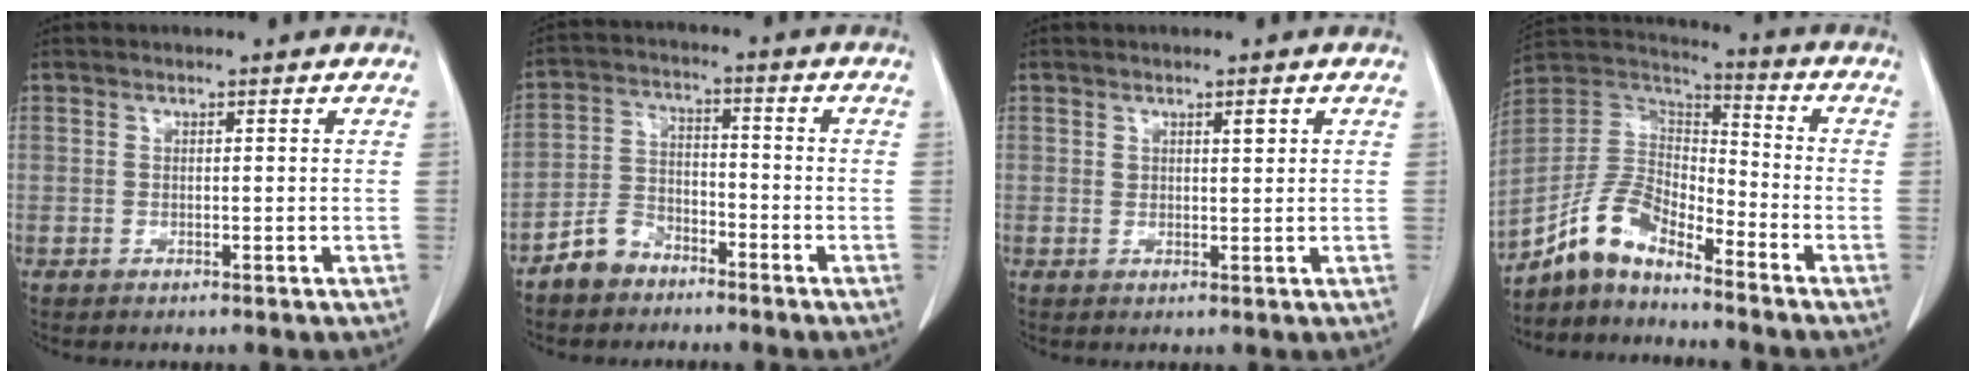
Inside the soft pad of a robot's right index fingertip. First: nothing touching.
{"total": 6.0, "force": [-4.5, 3.7, 1.5], "torque": [-0.032, 0.008, -0.087]}
{"total": 1.4, "force": [0.8, 0.5, 1.1], "torque": [-0.015, -0.003, 0.013]}
{"total": 9.8, "force": [-8.1, 3.1, 4.5], "torque": [-0.101, 0.029, -0.160]}